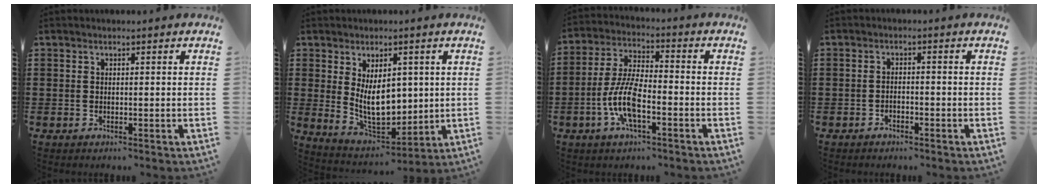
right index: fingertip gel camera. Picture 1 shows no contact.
{"total": 9.6, "force": [1.2, 6.1, 7.4], "torque": [-0.125, 0.001, 0.021]}
{"total": 8.7, "force": [-3.0, 3.1, 7.5], "torque": [-0.179, -0.011, -0.065]}
{"total": 1.3, "force": [-1.2, 0.4, 0.3], "torque": [-0.010, 0.000, -0.025]}